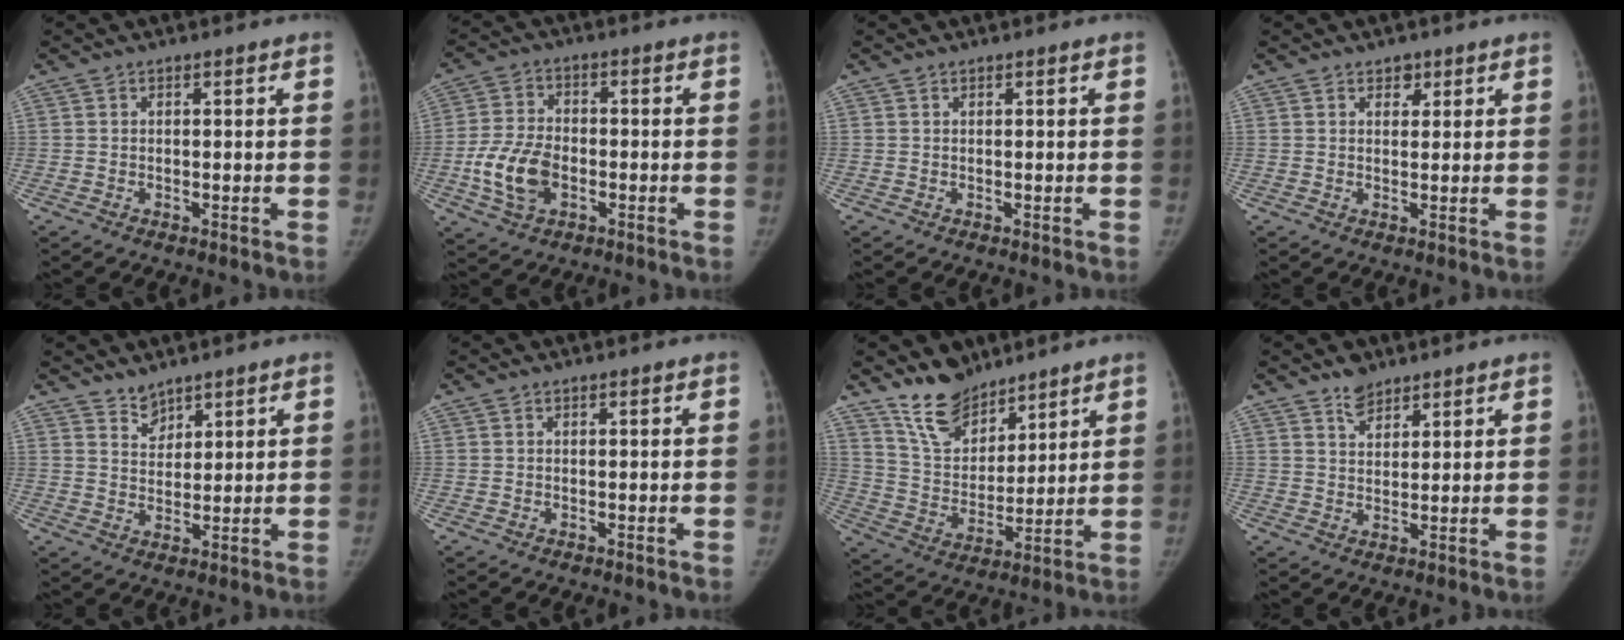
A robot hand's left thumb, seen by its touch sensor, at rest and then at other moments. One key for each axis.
{"total": 9.8, "fx": -2.9, "fy": 6.2, "fz": 7.0, "tx": -0.136, "ty": 0.011, "tz": -0.053}
{"total": 0.0}
{"total": 2.1, "fx": 1.4, "fy": 1.5, "fz": 0.7, "tx": 0.006, "ty": -0.007, "tz": 0.017}
{"total": 3.5, "fx": 3.1, "fy": 1.7, "fz": 0.4, "tx": 0.014, "ty": -0.027, "tz": 0.056}
{"total": 0.0}
{"total": 11.2, "fx": 9.2, "fy": 5.5, "fz": 3.5, "tx": -0.032, "ty": -0.065, "tz": 0.183}
{"total": 3.8, "fx": 3.0, "fy": 2.1, "fz": 1.1, "tx": 0.001, "ty": -0.022, "tz": 0.055}